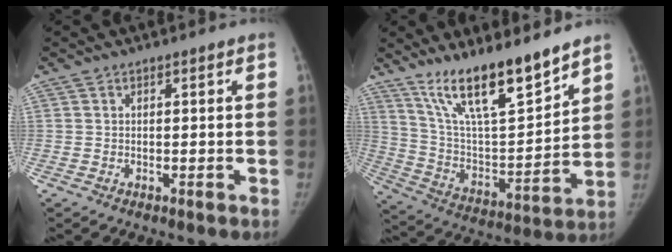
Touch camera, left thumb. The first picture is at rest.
{"total": 18.2, "force": [13.8, 4.2, 11.1], "torque": [-0.158, -0.080, 0.256]}